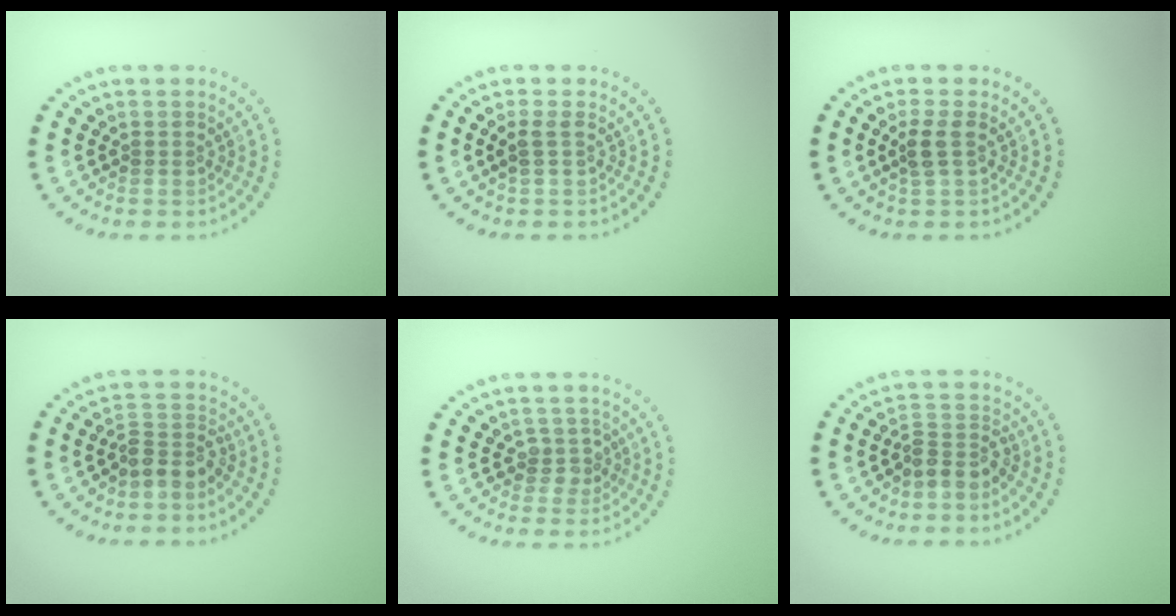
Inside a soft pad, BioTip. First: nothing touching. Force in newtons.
{"total": 1.1, "press": 1.0, "slide": 0.5}
{"total": 1.7, "press": 1.5, "slide": 0.8}
{"total": 2.6, "press": 1.9, "slide": 1.7}
{"total": 1.8, "press": 1.3, "slide": 1.2}
{"total": 2.6, "press": 1.9, "slide": 1.7}